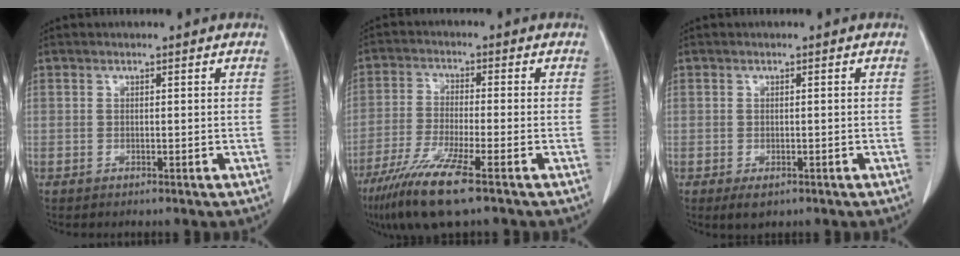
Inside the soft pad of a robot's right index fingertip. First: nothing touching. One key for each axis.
{"total": 10.3, "fx": -6.4, "fy": 0.1, "fz": 8.0, "tx": -0.161, "ty": -0.030, "tz": -0.117}
{"total": 2.1, "fx": -1.1, "fy": 1.2, "fz": 1.3, "tx": -0.017, "ty": -0.002, "tz": -0.009}